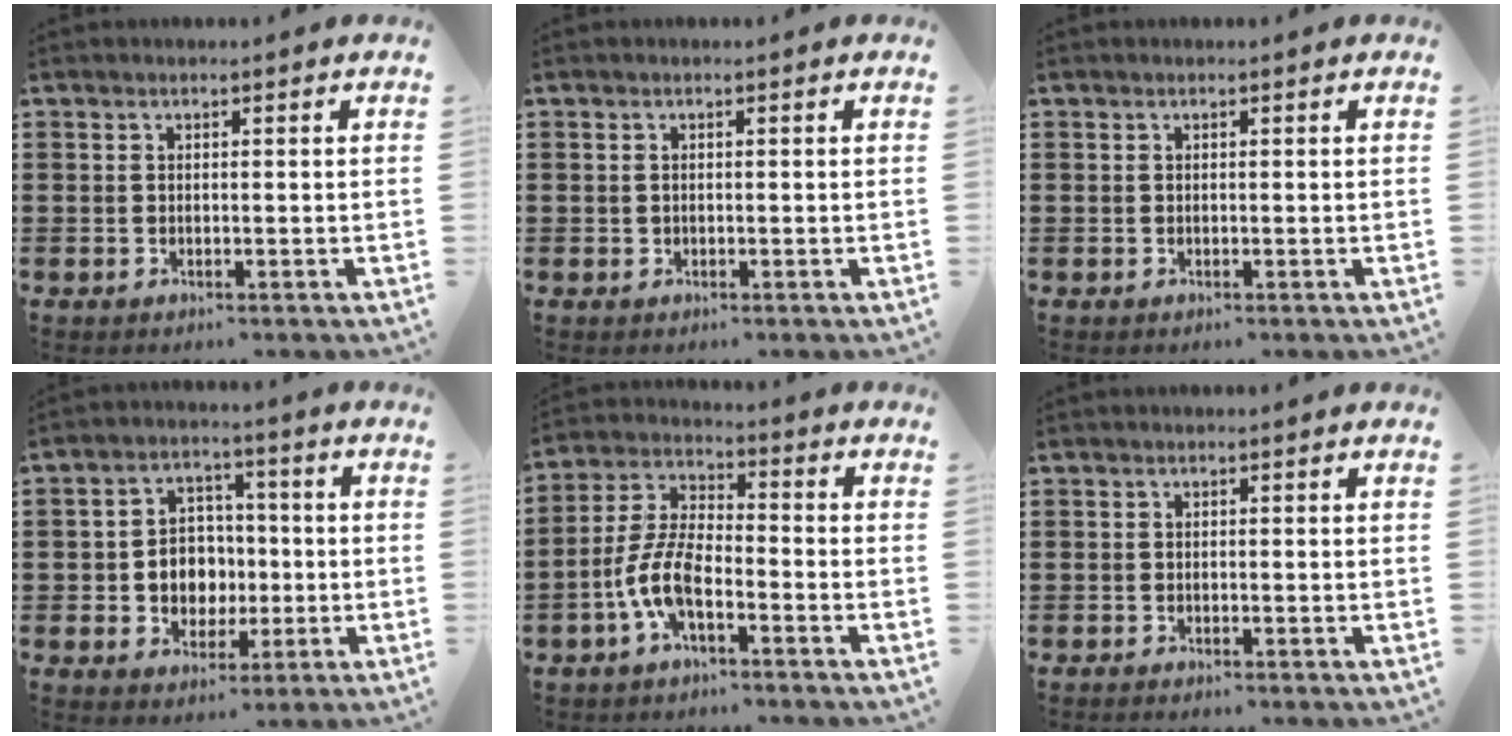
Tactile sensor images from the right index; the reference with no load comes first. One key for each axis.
{"total": 0.6, "fx": 0.1, "fy": 0.5, "fz": 0.3, "tx": -0.008, "ty": 0.002, "tz": 0.002}
{"total": 0.0}
{"total": 6.0, "fx": -0.8, "fy": 5.4, "fz": 2.4, "tx": -0.046, "ty": 0.008, "tz": -0.016}
{"total": 7.9, "fx": -3.4, "fy": 3.0, "fz": 6.4, "tx": -0.155, "ty": -0.005, "tz": -0.070}
{"total": 0.7, "fx": -0.7, "fy": -0.2, "fz": 0.0, "tx": -0.001, "ty": -0.004, "tz": -0.014}